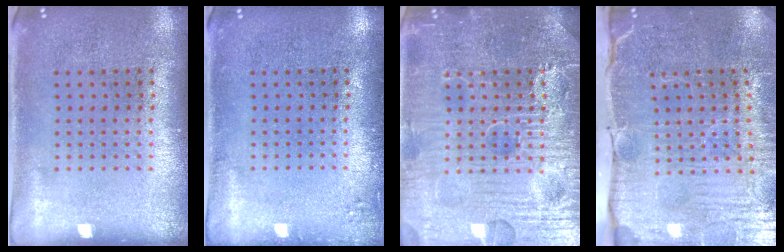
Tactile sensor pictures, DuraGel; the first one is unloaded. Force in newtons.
{"total": 1.0, "press": 1.0, "slide": 0.3}
{"total": 6.8, "press": 6.8, "slide": 0.6}
{"total": 4.0, "press": 3.9, "slide": 1.0}